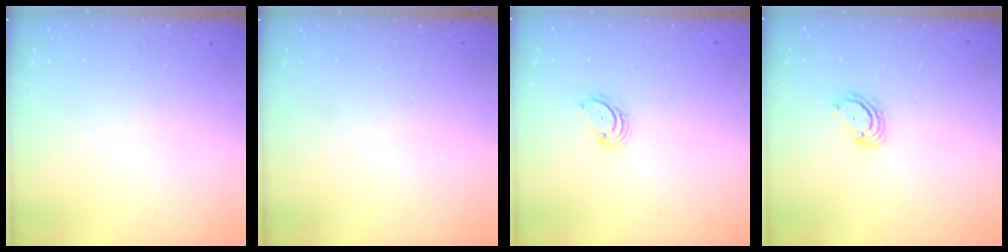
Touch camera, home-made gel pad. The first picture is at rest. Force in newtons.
{"total": 0.0}
{"total": 2.7, "press": 2.7, "slide": 0.3}
{"total": 3.2, "press": 3.2, "slide": 0.2}